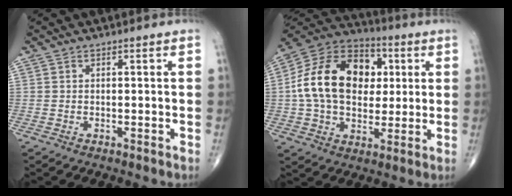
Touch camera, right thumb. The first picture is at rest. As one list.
[{"total": 21.0, "force": [2.6, 14.8, 14.7], "torque": [-0.238, 0.019, 0.041]}]